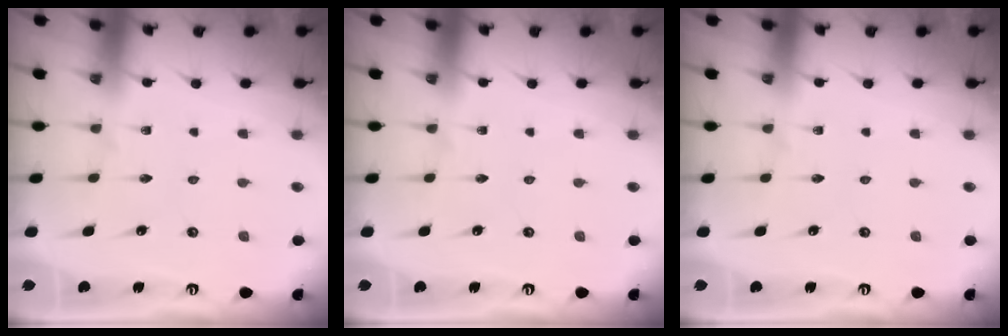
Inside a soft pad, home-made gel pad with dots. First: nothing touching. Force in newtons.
{"total": 0.0}
{"total": 0.0}